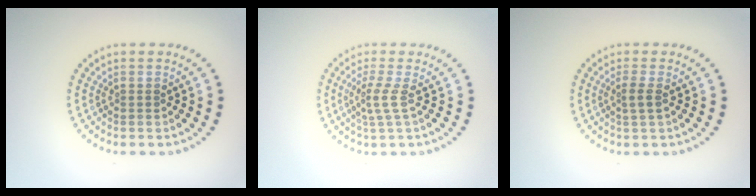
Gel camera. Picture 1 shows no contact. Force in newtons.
{"total": 2.1, "press": 1.4, "slide": 1.5}
{"total": 1.3, "press": 1.1, "slide": 0.7}